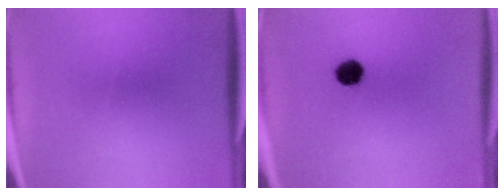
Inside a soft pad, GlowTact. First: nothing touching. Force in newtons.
{"total": 4.7}